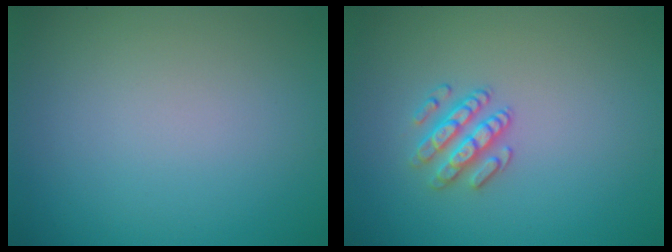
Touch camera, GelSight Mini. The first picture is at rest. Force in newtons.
{"total": 2.5, "press": 2.4, "slide": 0.6}